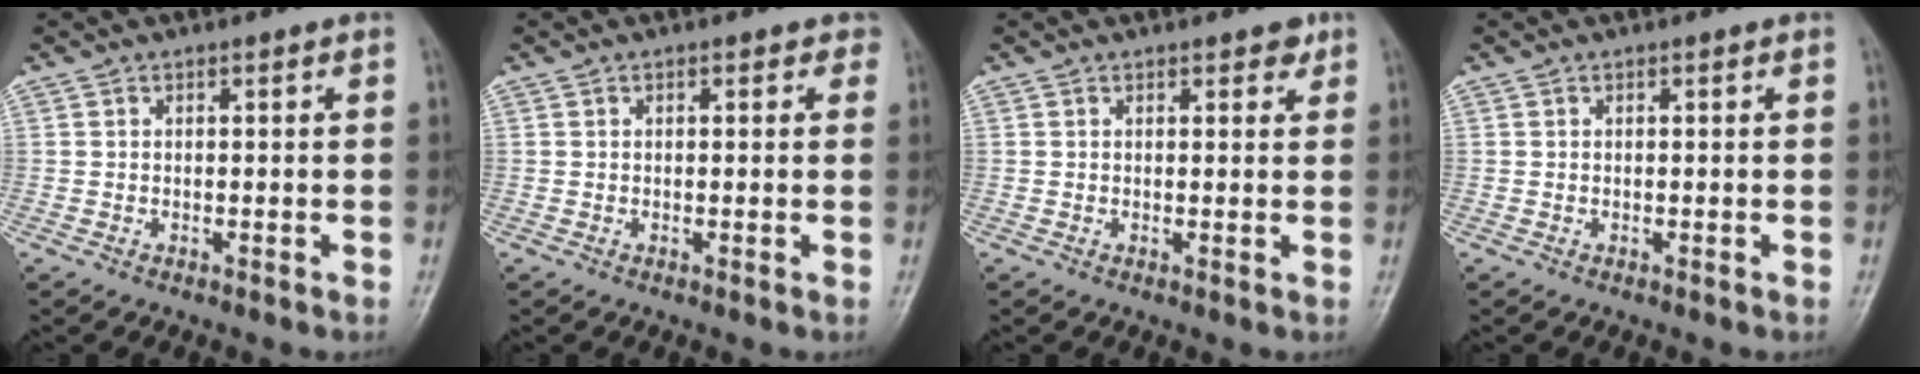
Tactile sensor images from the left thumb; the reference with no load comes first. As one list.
[{"total": 1.6, "force": [0.8, 1.0, 0.9], "torque": [0.007, 0.002, 0.003]}, {"total": 1.8, "force": [1.2, 1.0, 0.9], "torque": [0.003, -0.005, 0.012]}, {"total": 0.0}]